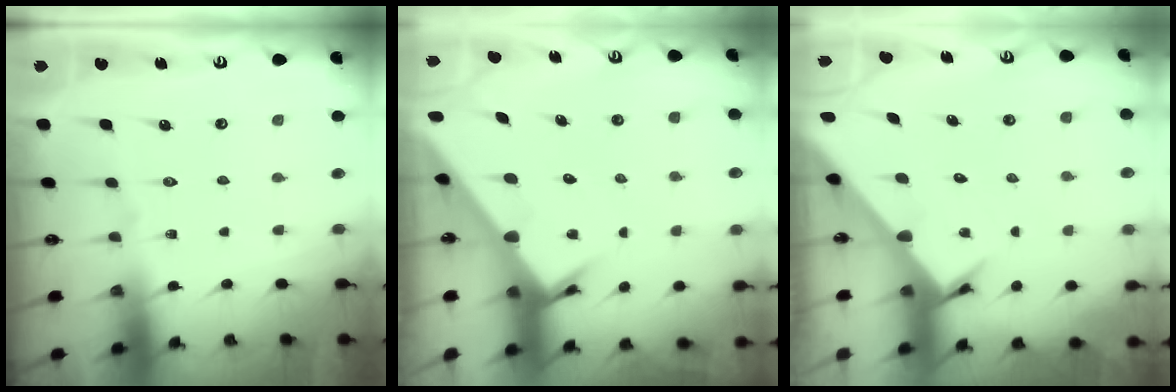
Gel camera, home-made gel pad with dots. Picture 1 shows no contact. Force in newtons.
{"total": 5.4, "press": 5.4, "slide": 0.5}
{"total": 3.4, "press": 3.4, "slide": 0.2}